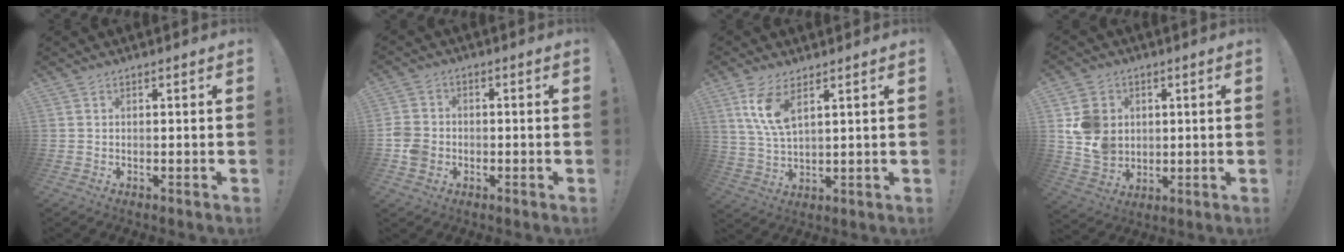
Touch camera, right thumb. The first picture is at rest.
{"total": 7.3, "force": [-2.1, 6.0, 3.5], "torque": [-0.083, 0.015, -0.039]}
{"total": 9.4, "force": [5.2, 3.6, 6.9], "torque": [-0.140, -0.024, 0.091]}
{"total": 11.7, "force": [2.3, 10.3, 5.0], "torque": [-0.094, -0.011, 0.049]}